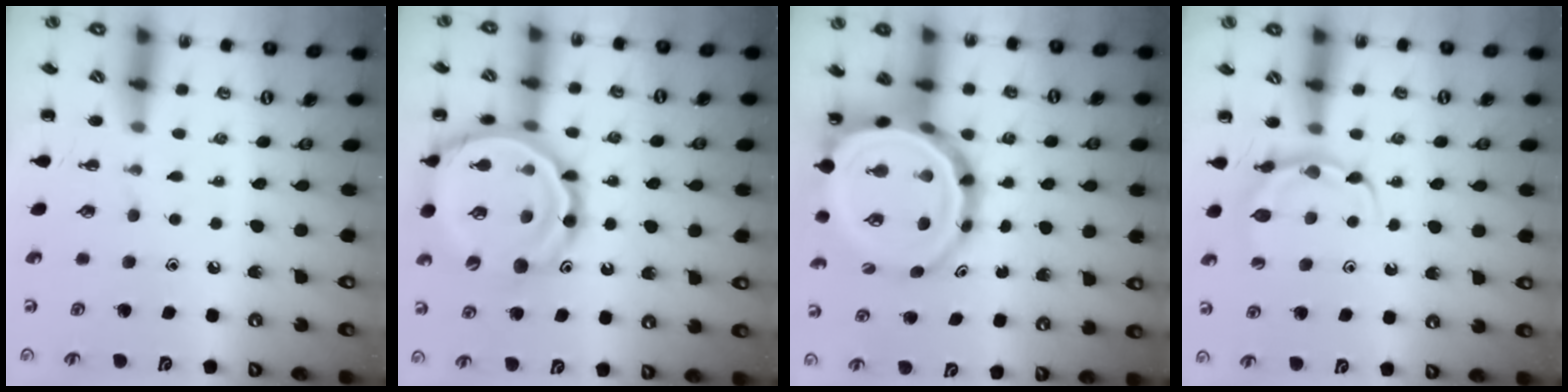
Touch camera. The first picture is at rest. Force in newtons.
{"total": 22.4, "press": 22.1, "slide": 3.8}
{"total": 17.3, "press": 16.7, "slide": 4.8}
{"total": 5.4, "press": 5.4, "slide": 0.4}